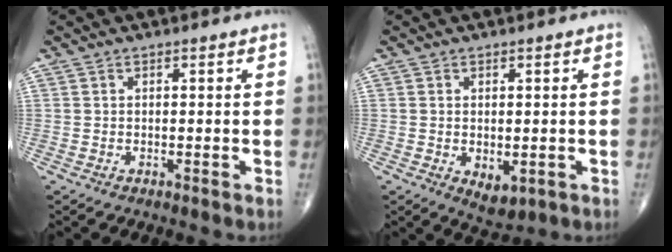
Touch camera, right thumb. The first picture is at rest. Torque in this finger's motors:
{"motor_torque": [-0.43, 0.23, -0.36, -0.14, 0.01]}